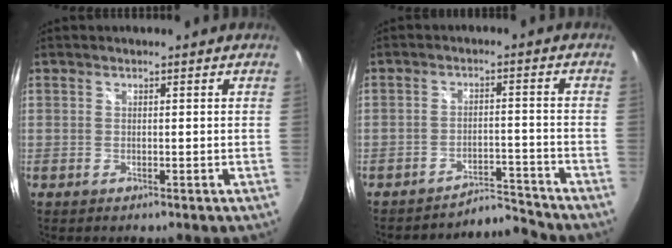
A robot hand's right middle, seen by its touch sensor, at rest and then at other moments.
{"total": 5.3, "force": [-5.1, -0.7, -1.1], "torque": [0.007, 0.017, -0.084]}